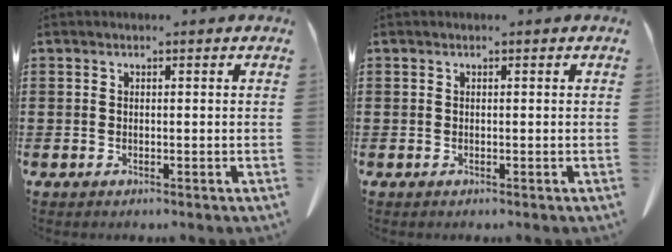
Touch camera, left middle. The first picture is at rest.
{"total": 0.0}